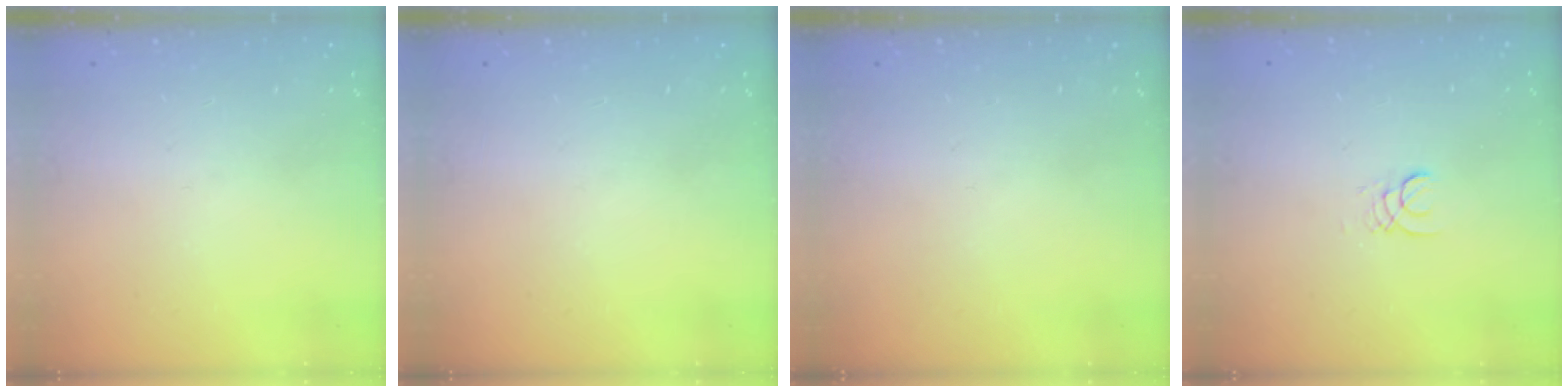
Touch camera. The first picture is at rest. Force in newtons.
{"total": 0.0}
{"total": 0.0}
{"total": 1.3, "press": 1.3, "slide": 0.1}